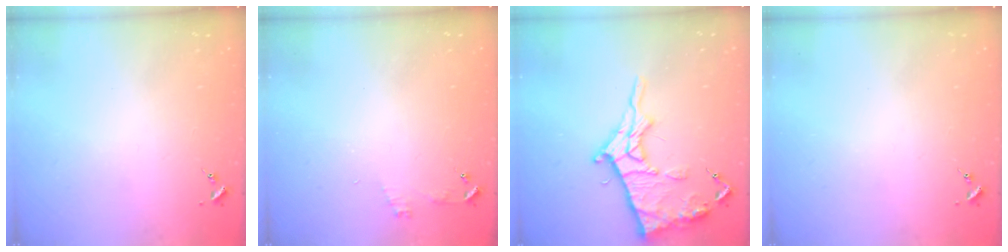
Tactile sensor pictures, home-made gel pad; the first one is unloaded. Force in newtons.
{"total": 4.6, "press": 4.5, "slide": 0.4}
{"total": 16.4, "press": 16.3, "slide": 1.7}
{"total": 0.0}